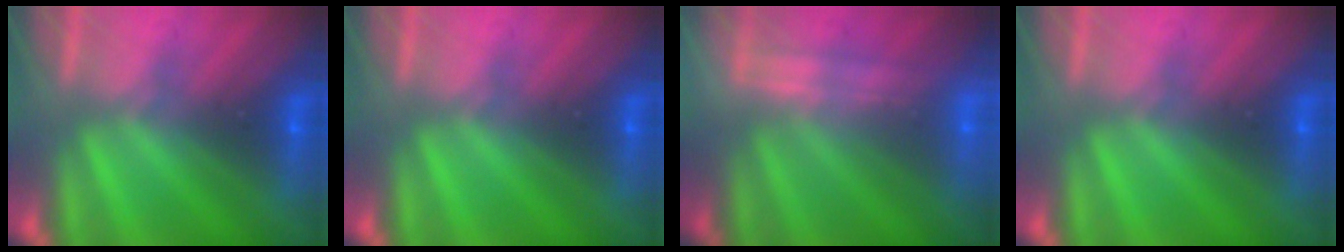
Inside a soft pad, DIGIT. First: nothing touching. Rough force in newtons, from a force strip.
{"total": 0.0}
{"total": 2.2}
{"total": 0.0}